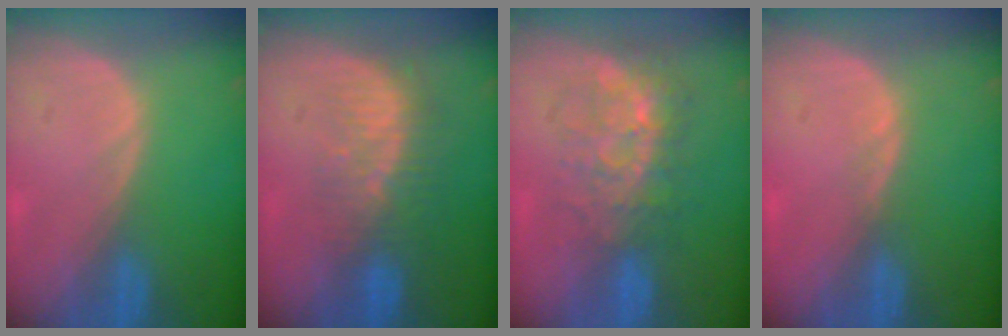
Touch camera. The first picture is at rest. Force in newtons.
{"total": 8.2, "press": 7.2, "slide": 3.9}
{"total": 8.1, "press": 7.3, "slide": 3.7}
{"total": 0.7, "press": 0.7, "slide": 0.2}